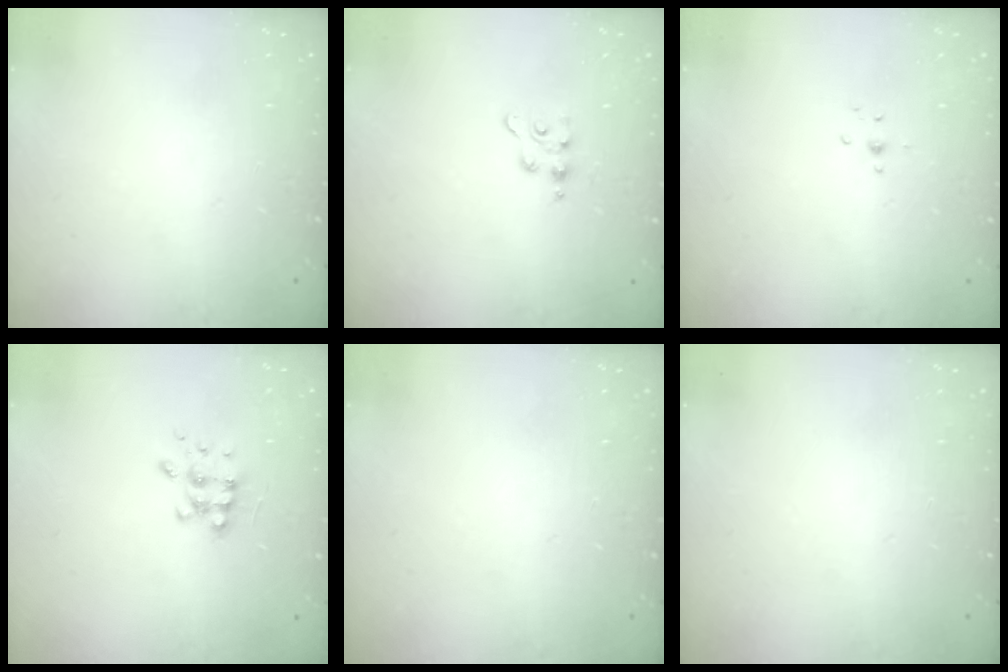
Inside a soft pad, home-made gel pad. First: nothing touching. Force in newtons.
{"total": 2.5, "press": 2.4, "slide": 0.4}
{"total": 3.7, "press": 3.6, "slide": 0.8}
{"total": 6.8, "press": 6.7, "slide": 0.7}
{"total": 0.0}
{"total": 0.0}